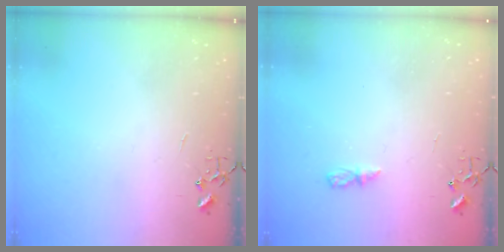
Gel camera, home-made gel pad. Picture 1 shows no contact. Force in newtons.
{"total": 4.6, "press": 4.5, "slide": 0.6}